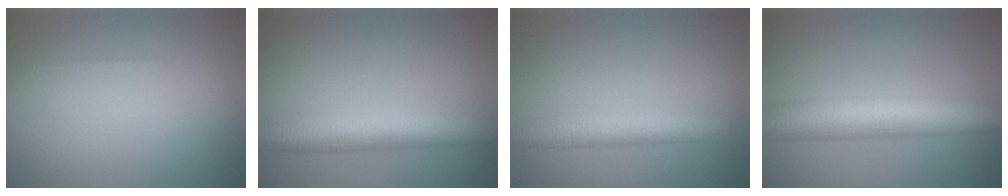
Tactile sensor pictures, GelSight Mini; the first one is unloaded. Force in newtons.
{"total": 6.0, "press": 6.0, "slide": 0.1}
{"total": 3.4, "press": 3.4, "slide": 0.1}
{"total": 9.3, "press": 9.3, "slide": 0.5}